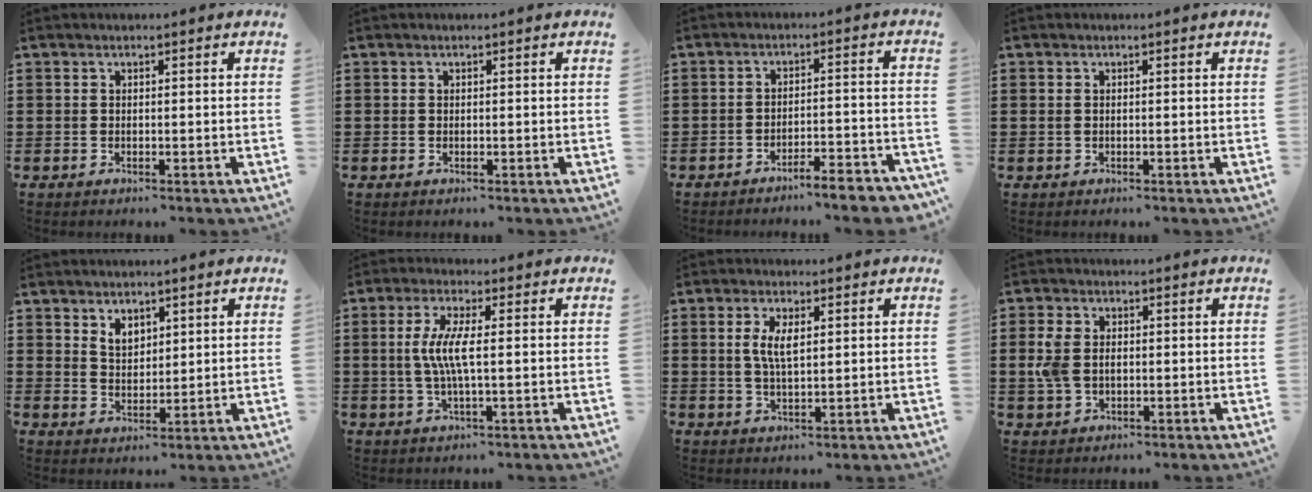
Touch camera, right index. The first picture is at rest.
{"total": 0.0}
{"total": 4.8, "force": [-4.5, -0.2, 1.6], "torque": [-0.027, -0.011, -0.087]}
{"total": 0.7, "force": [0.1, 0.4, 0.5], "torque": [-0.012, 0.003, 0.001]}
{"total": 3.4, "force": [2.3, 2.2, 1.2], "torque": [-0.031, 0.010, 0.043]}
{"total": 5.9, "force": [0.0, 0.9, 5.8], "torque": [-0.129, -0.009, -0.010]}
{"total": 4.5, "force": [1.0, 1.6, 4.0], "torque": [-0.083, 0.006, 0.016]}
{"total": 4.1, "force": [0.1, 3.0, 2.9], "torque": [-0.075, 0.005, -0.004]}